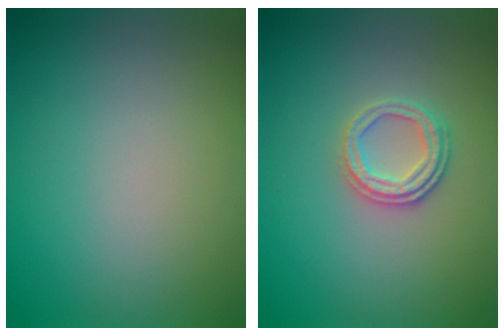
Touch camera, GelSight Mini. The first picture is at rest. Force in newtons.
{"total": 2.4, "press": 2.3, "slide": 0.7}